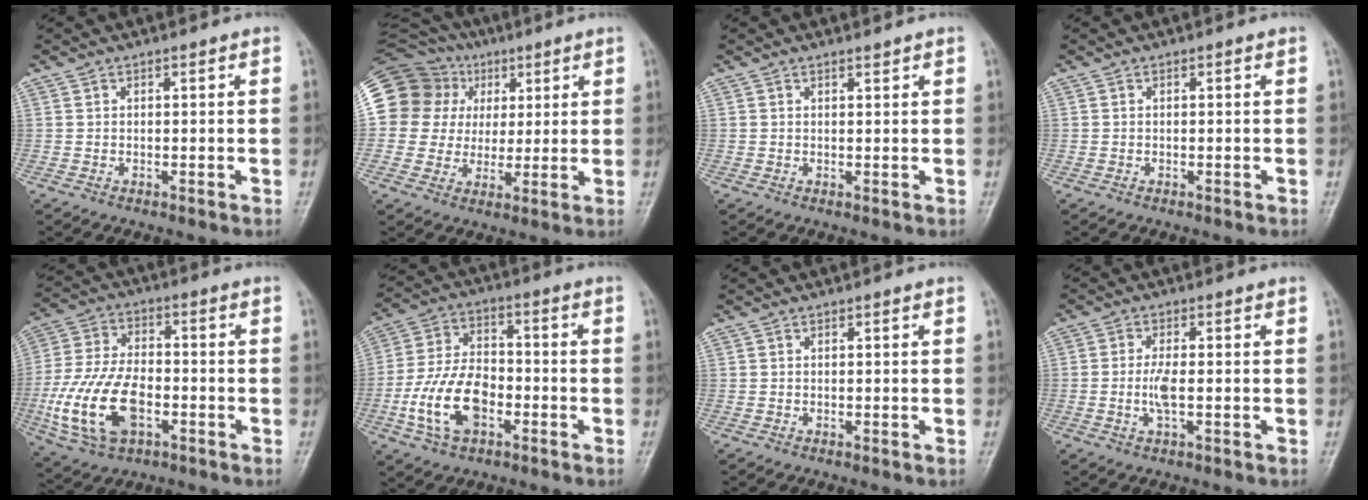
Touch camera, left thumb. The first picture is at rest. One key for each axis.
{"total": 21.7, "fx": 6.2, "fy": 19.5, "fz": 7.2, "tx": -0.155, "ty": 0.063, "tz": 0.125}
{"total": 0.8, "fx": 0.7, "fy": 0.1, "fz": 0.2, "tx": -0.002, "ty": -0.007, "tz": 0.012}
{"total": 0.0}
{"total": 16.7, "fx": -4.8, "fy": 9.8, "fz": 12.7, "tx": -0.252, "ty": 0.012, "tz": -0.087}
{"total": 13.4, "fx": -4.4, "fy": 8.2, "fz": 9.7, "tx": -0.184, "ty": 0.025, "tz": -0.085}
{"total": 0.0}
{"total": 3.8, "fx": -0.6, "fy": 1.2, "fz": 3.6, "tx": -0.081, "ty": -0.002, "tz": -0.014}